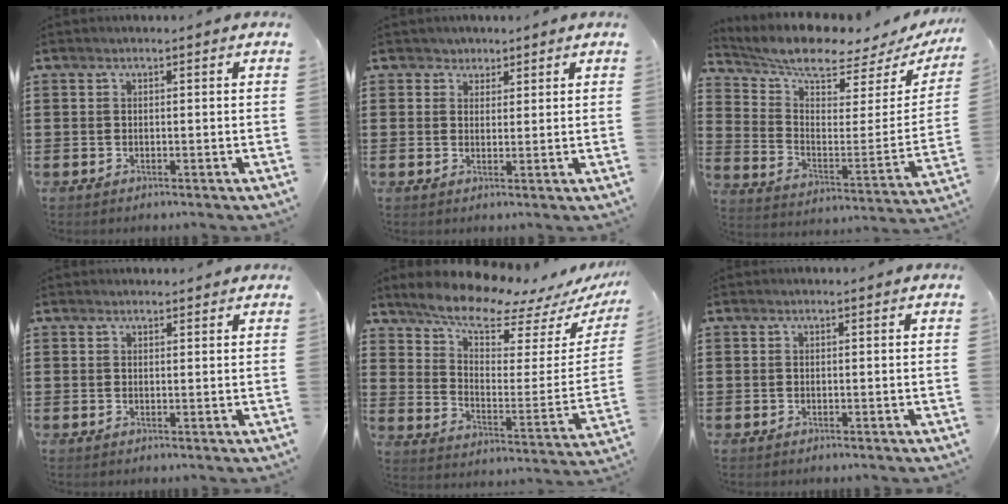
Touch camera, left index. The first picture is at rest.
{"total": 1.9, "force": [1.3, 1.4, -0.1], "torque": [-0.007, 0.006, 0.023]}
{"total": 6.8, "force": [6.0, 0.9, 3.1], "torque": [-0.084, -0.051, 0.099]}
{"total": 0.9, "force": [0.8, 0.3, 0.0], "torque": [-0.002, 0.002, 0.016]}
{"total": 9.8, "force": [8.7, 2.1, 4.0], "torque": [-0.096, -0.063, 0.151]}
{"total": 0.0}